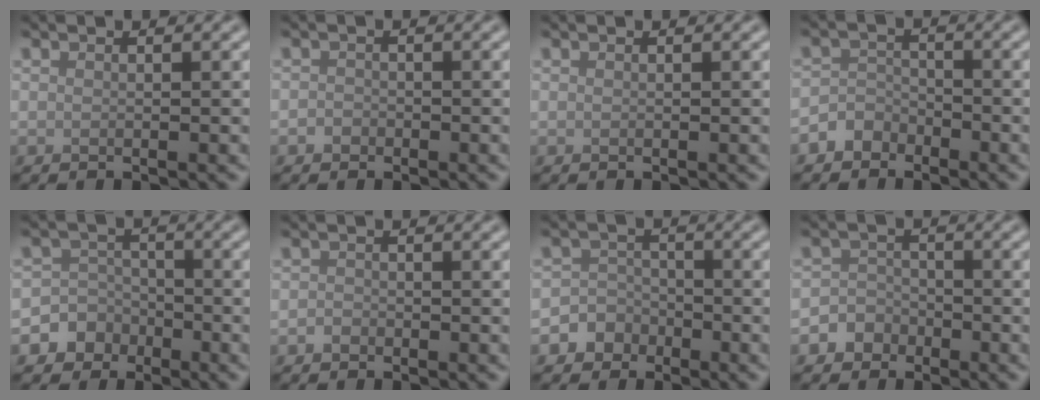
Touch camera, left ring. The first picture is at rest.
{"total": 0.9, "force": [-0.5, 0.7, 0.1], "torque": [0.001, -0.001, -0.010]}
{"total": 0.0}
{"total": 2.1, "force": [-1.6, 1.4, 0.2], "torque": [0.002, 0.011, -0.035]}
{"total": 5.4, "force": [-2.8, 4.7, 0.3], "torque": [0.020, 0.000, -0.068]}
{"total": 0.8, "force": [-0.6, 0.6, 0.1], "torque": [-0.001, 0.000, -0.011]}
{"total": 3.8, "force": [-2.2, 3.1, 0.2], "torque": [0.034, 0.001, -0.051]}
{"total": 3.0, "force": [-1.8, 2.3, 0.2], "torque": [0.029, 0.004, -0.043]}